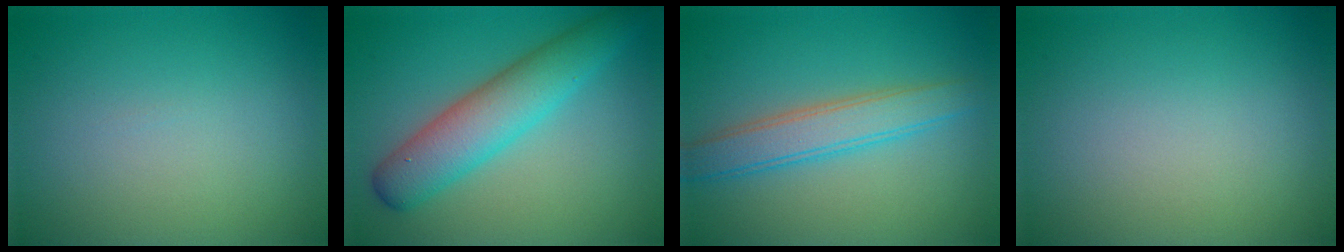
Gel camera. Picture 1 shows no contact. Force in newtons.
{"total": 5.6, "press": 5.6, "slide": 0.3}
{"total": 3.7, "press": 3.7, "slide": 0.1}
{"total": 0.0}